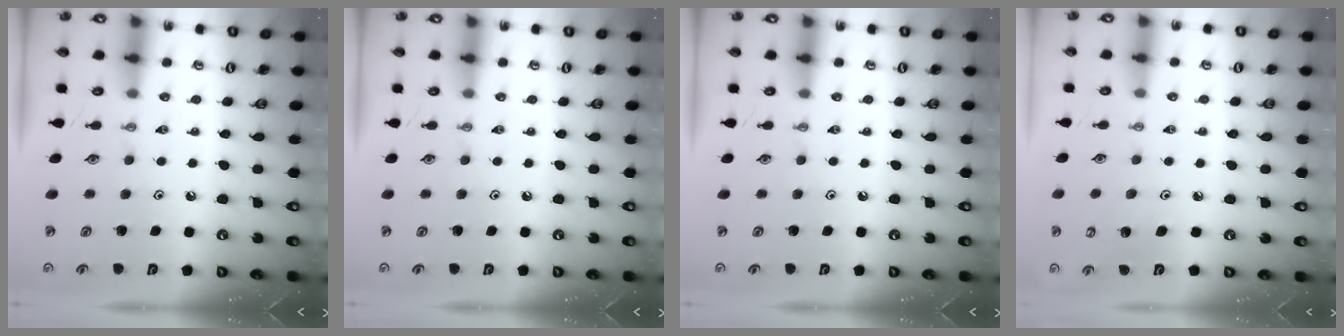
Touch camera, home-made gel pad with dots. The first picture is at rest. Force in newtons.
{"total": 0.0}
{"total": 0.0}
{"total": 4.7, "press": 4.6, "slide": 1.3}